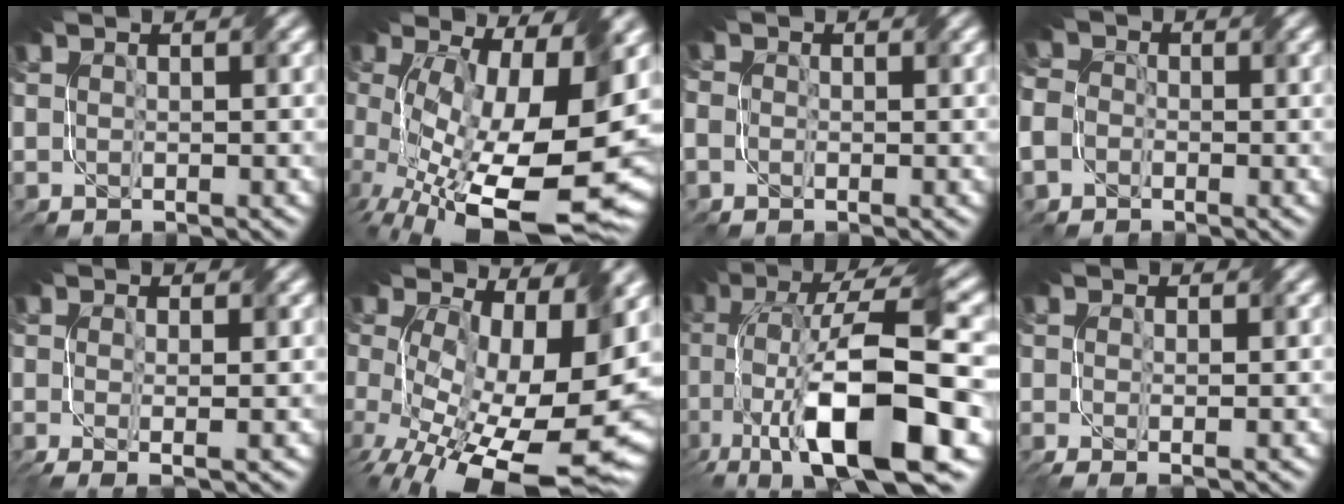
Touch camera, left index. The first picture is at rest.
{"total": 16.6, "force": [-1.5, 7.2, 14.9], "torque": [-0.245, -0.030, -0.010]}
{"total": 1.9, "force": [0.0, 1.7, 0.8], "torque": [-0.021, 0.003, -0.006]}
{"total": 7.2, "force": [-2.8, 6.0, 2.8], "torque": [-0.076, -0.005, -0.075]}
{"total": 2.8, "force": [-0.4, 0.7, 2.7], "torque": [-0.044, -0.006, -0.007]}
{"total": 16.6, "force": [-1.8, 8.0, 14.4], "torque": [-0.238, -0.051, 0.005]}
{"total": 15.0, "force": [-3.8, 6.0, 13.3], "torque": [-0.228, 0.008, -0.064]}
{"total": 2.2, "force": [-0.4, 0.5, 2.1], "torque": [-0.033, -0.006, -0.007]}